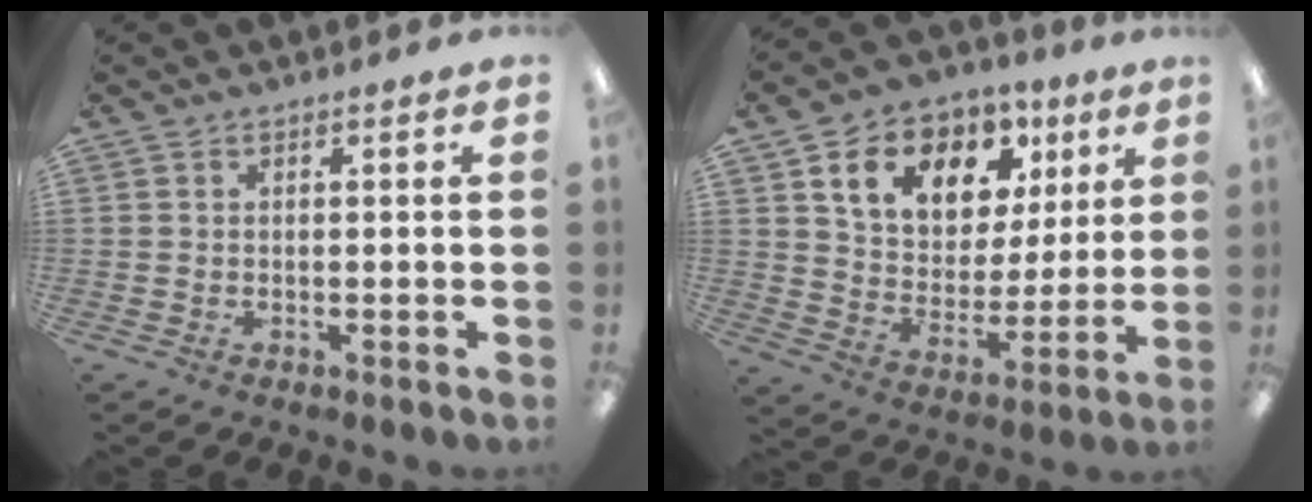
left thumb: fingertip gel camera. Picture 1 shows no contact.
{"total": 14.7, "force": [8.2, 10.1, 6.8], "torque": [-0.130, -0.028, 0.154]}